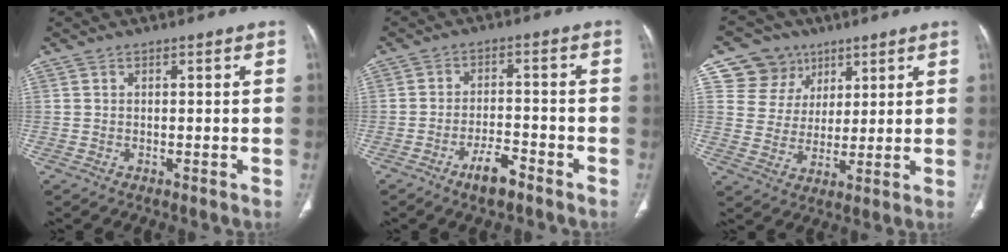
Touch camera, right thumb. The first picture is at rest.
{"total": 5.6, "force": [-3.9, 1.8, 3.6], "torque": [-0.060, 0.024, -0.065]}
{"total": 9.7, "force": [5.1, 8.1, 1.5], "torque": [0.010, -0.026, 0.096]}